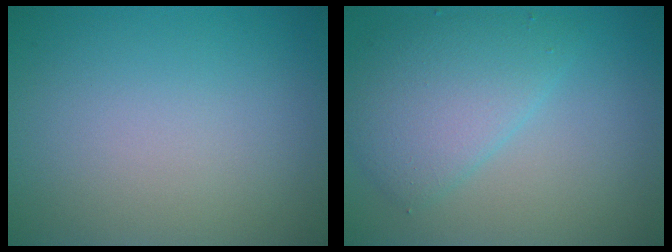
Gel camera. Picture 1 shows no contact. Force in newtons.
{"total": 4.6, "press": 4.6, "slide": 0.3}